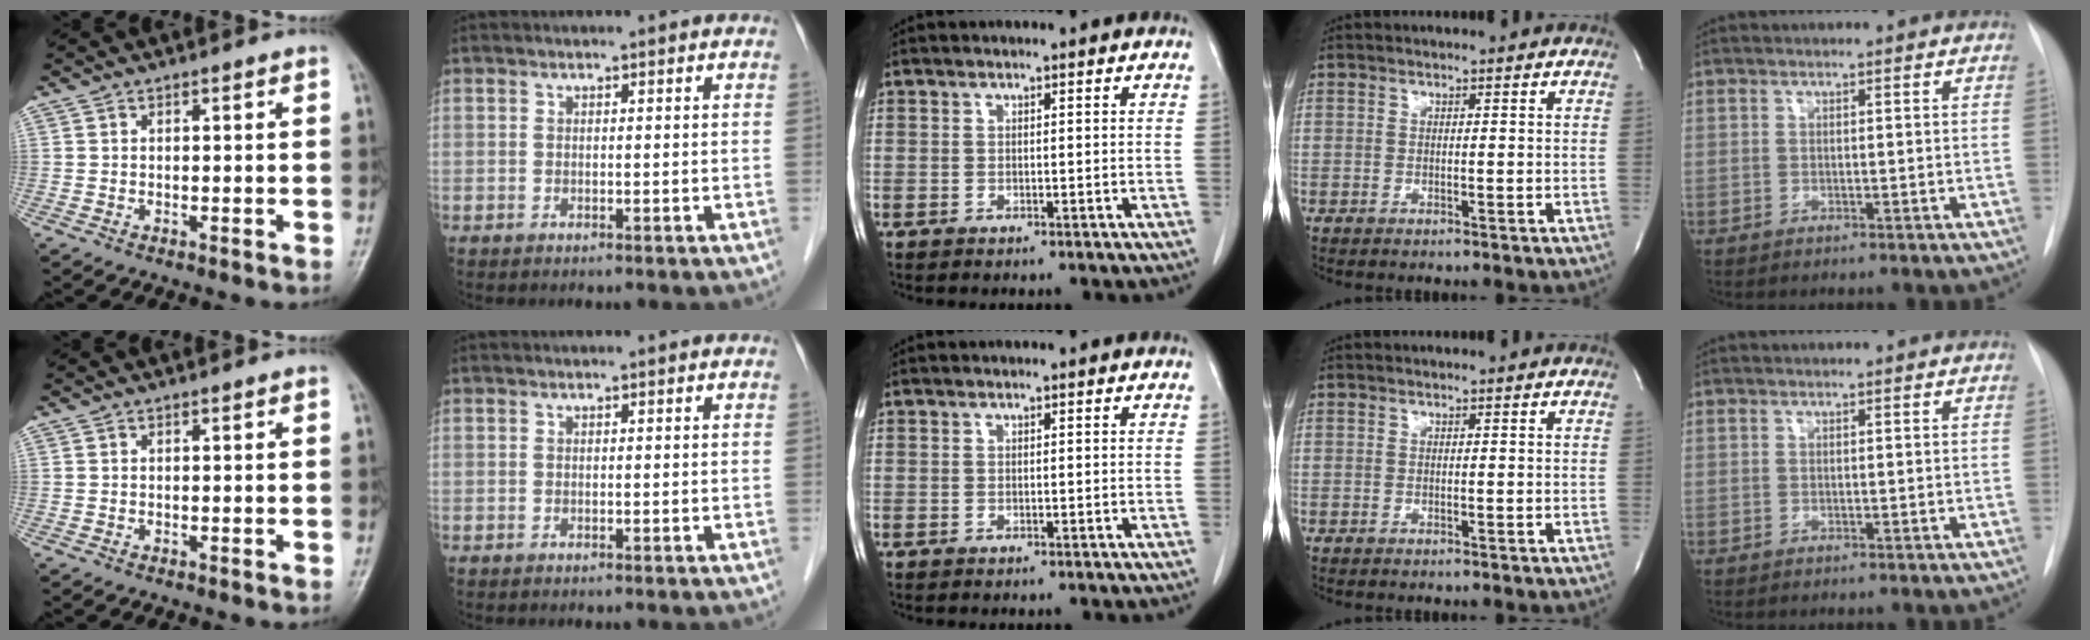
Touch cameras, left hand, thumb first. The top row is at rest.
{}